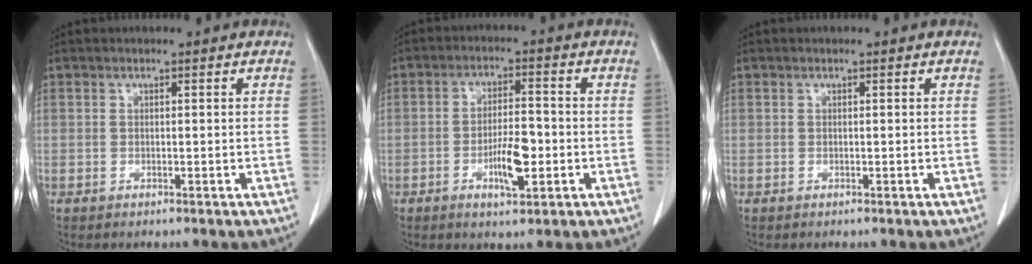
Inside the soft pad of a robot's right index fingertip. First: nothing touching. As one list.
[{"total": 6.3, "force": [-1.9, 1.7, 5.8], "torque": [-0.105, 0.000, -0.031]}, {"total": 0.0}]